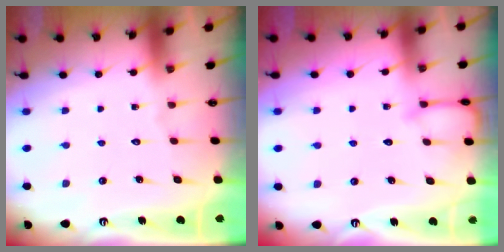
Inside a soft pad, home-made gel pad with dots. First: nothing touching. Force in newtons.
{"total": 4.8, "press": 4.8, "slide": 0.5}